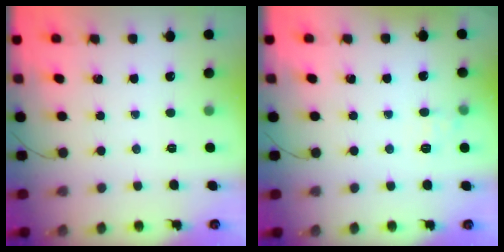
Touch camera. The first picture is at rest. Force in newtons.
{"total": 6.7, "press": 6.5, "slide": 1.7}